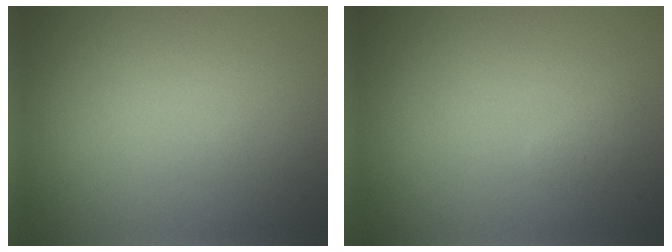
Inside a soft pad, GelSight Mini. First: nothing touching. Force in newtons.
{"total": 0.7, "press": 0.7, "slide": 0.1}